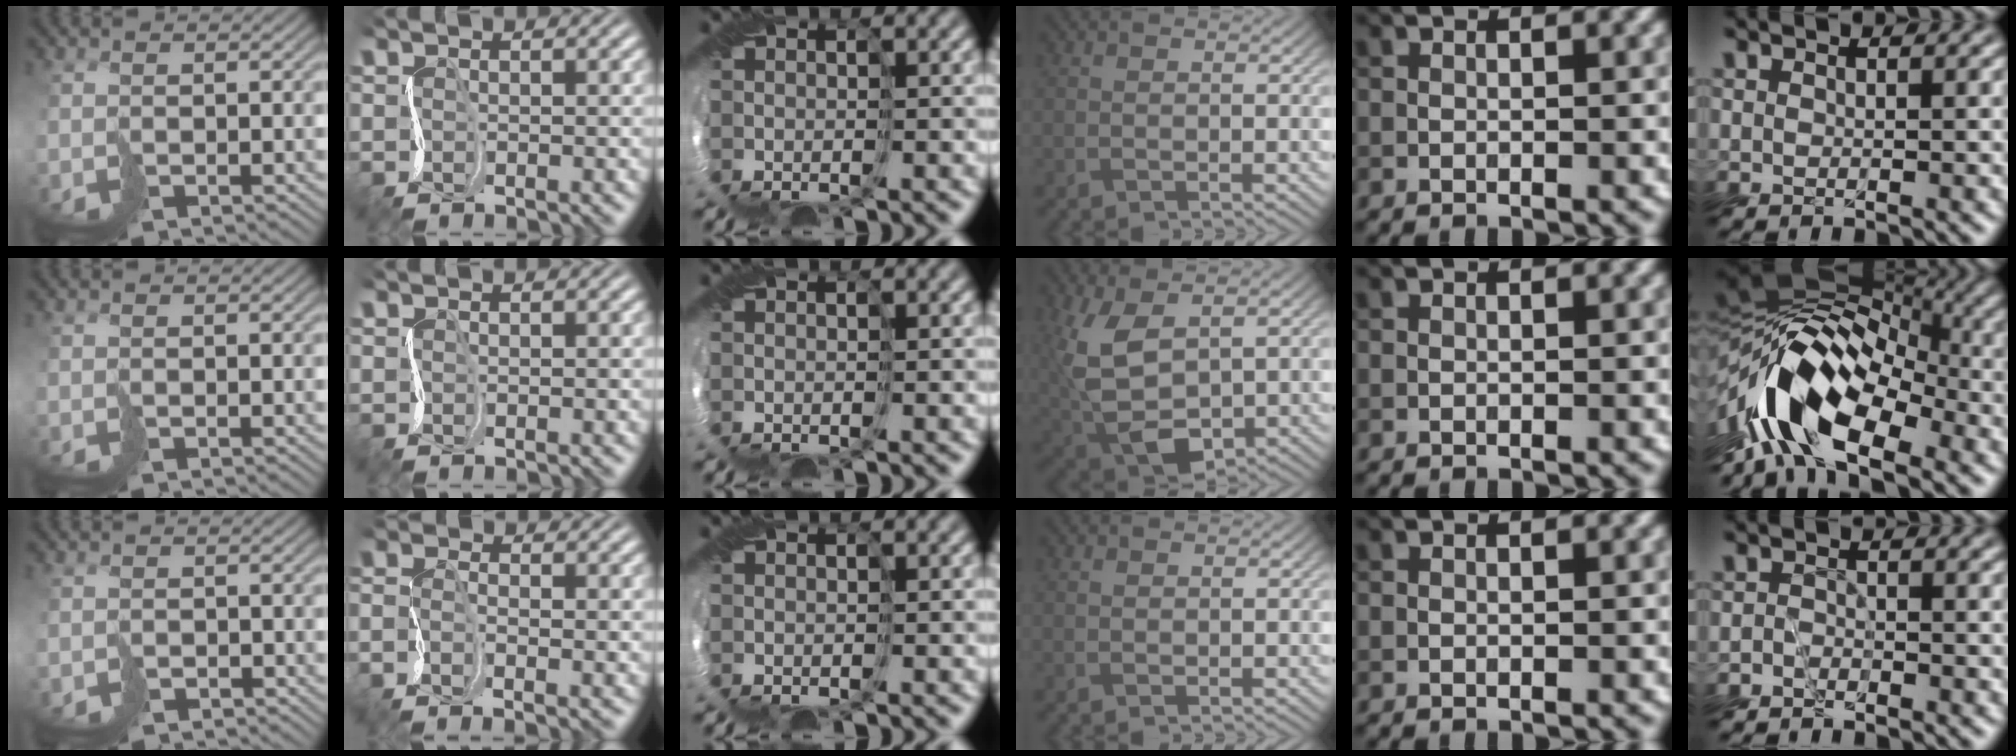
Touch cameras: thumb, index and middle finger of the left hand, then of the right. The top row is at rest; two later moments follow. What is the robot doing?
{"motion": "cut", "object": "bubble wrap"}